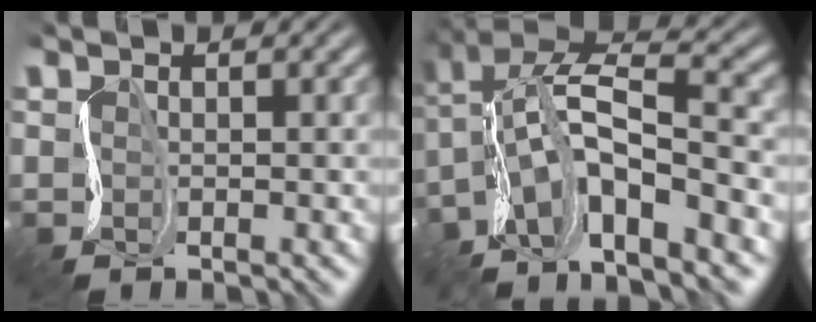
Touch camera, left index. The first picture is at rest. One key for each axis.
{"total": 7.9, "fx": -5.3, "fy": 1.2, "fz": 5.8, "tx": -0.094, "ty": 0.002, "tz": -0.102}